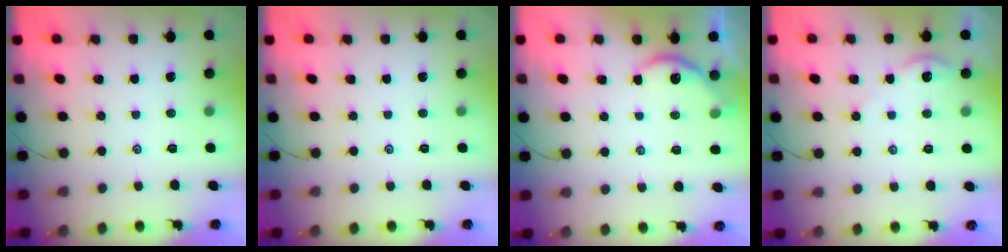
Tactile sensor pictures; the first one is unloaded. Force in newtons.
{"total": 0.0}
{"total": 4.7, "press": 4.6, "slide": 0.6}
{"total": 3.5, "press": 3.4, "slide": 0.5}